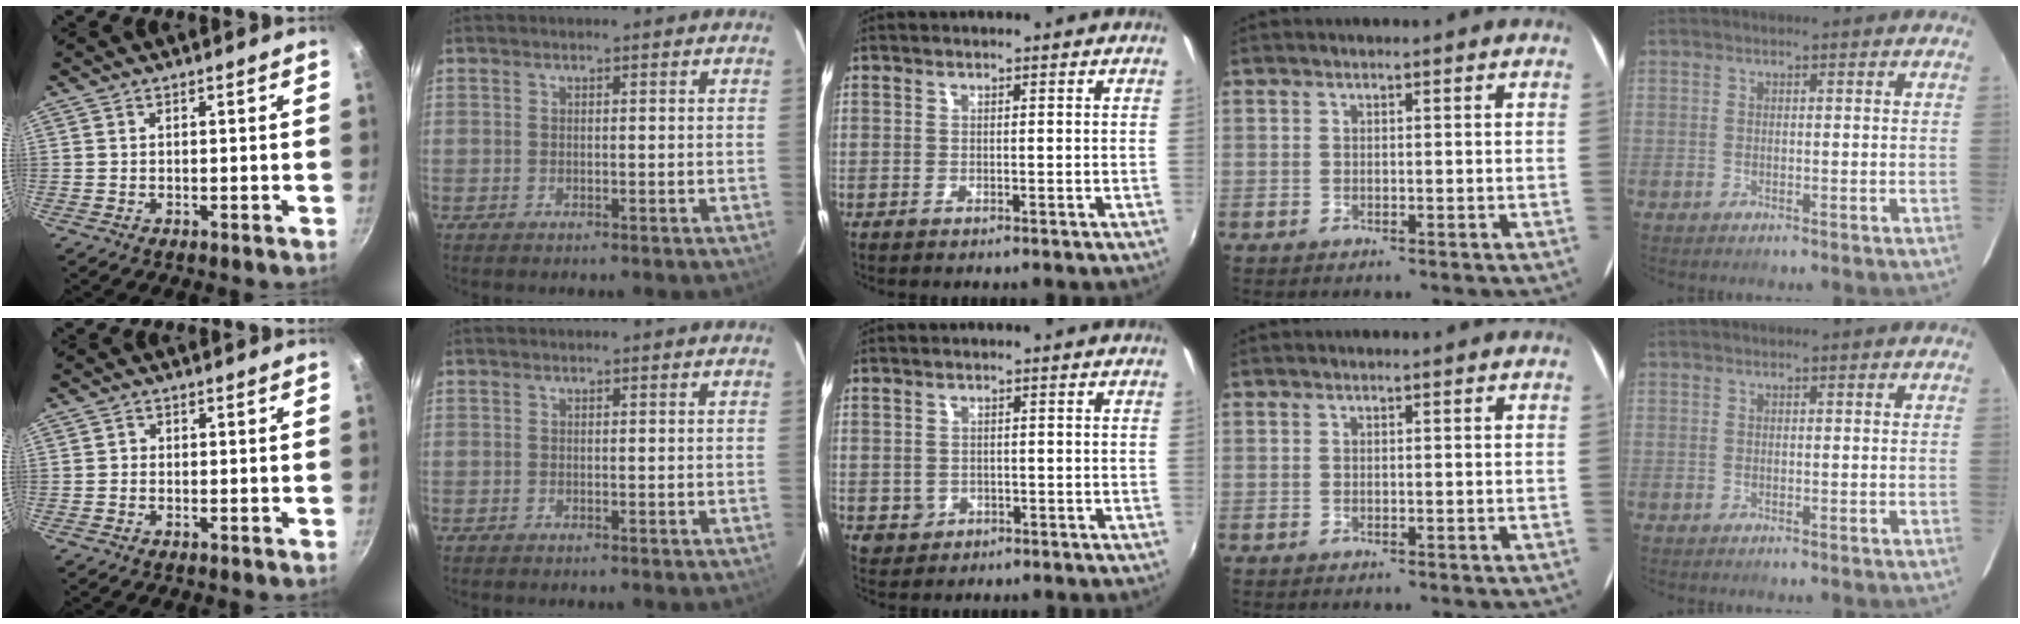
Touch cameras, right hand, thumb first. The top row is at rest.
{"thumb": {"total": 0.7, "force": [-0.2, 0.7, 0.1], "torque": [0.001, 0.003, -0.007]}, "middle": {"total": 3.1, "force": [-0.6, 2.9, 0.9], "torque": [-0.020, -0.002, -0.003]}}